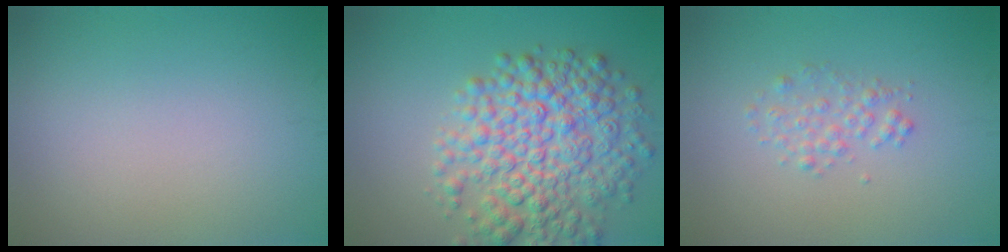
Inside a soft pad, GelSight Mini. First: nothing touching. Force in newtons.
{"total": 8.1, "press": 8.1, "slide": 0.2}
{"total": 1.5, "press": 1.5, "slide": 0.0}